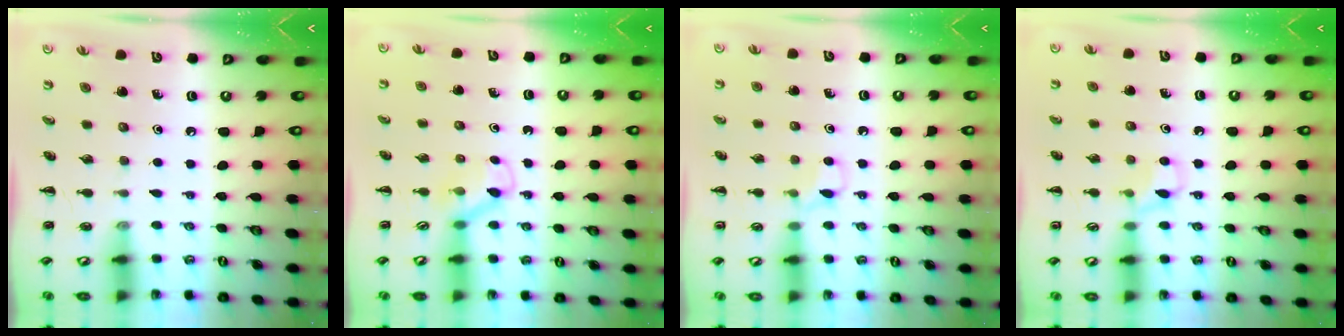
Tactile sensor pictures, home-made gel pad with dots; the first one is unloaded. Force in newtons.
{"total": 2.9, "press": 2.7, "slide": 1.1}
{"total": 4.4, "press": 4.1, "slide": 1.5}
{"total": 6.2, "press": 5.9, "slide": 2.0}